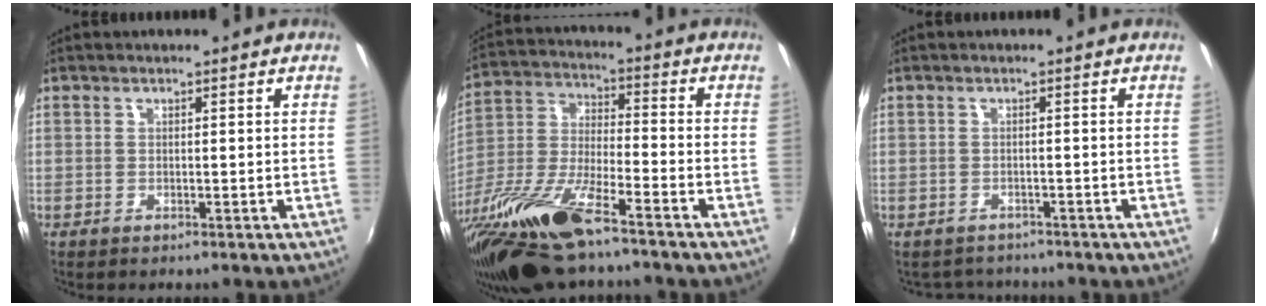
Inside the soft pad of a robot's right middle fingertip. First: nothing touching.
{"total": 18.5, "force": [-13.0, 3.9, 12.6], "torque": [-0.265, -0.031, -0.250]}
{"total": 3.8, "force": [-3.5, 1.6, 0.2], "torque": [-0.014, -0.006, -0.053]}